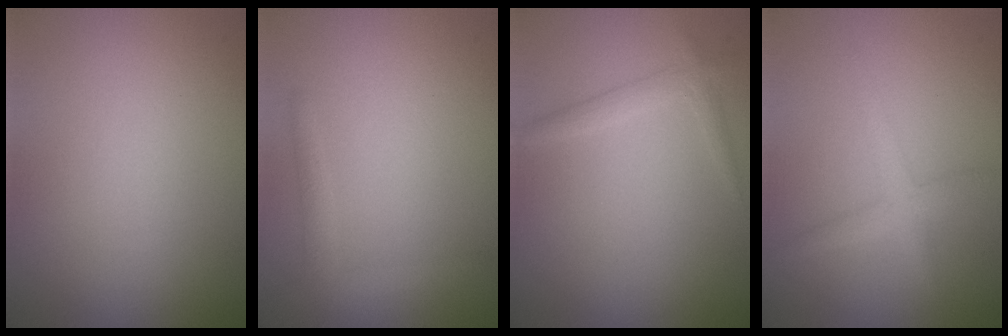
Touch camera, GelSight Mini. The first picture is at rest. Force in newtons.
{"total": 1.8, "press": 1.8, "slide": 0.2}
{"total": 1.4, "press": 1.4, "slide": 0.0}
{"total": 2.0, "press": 2.0, "slide": 0.1}